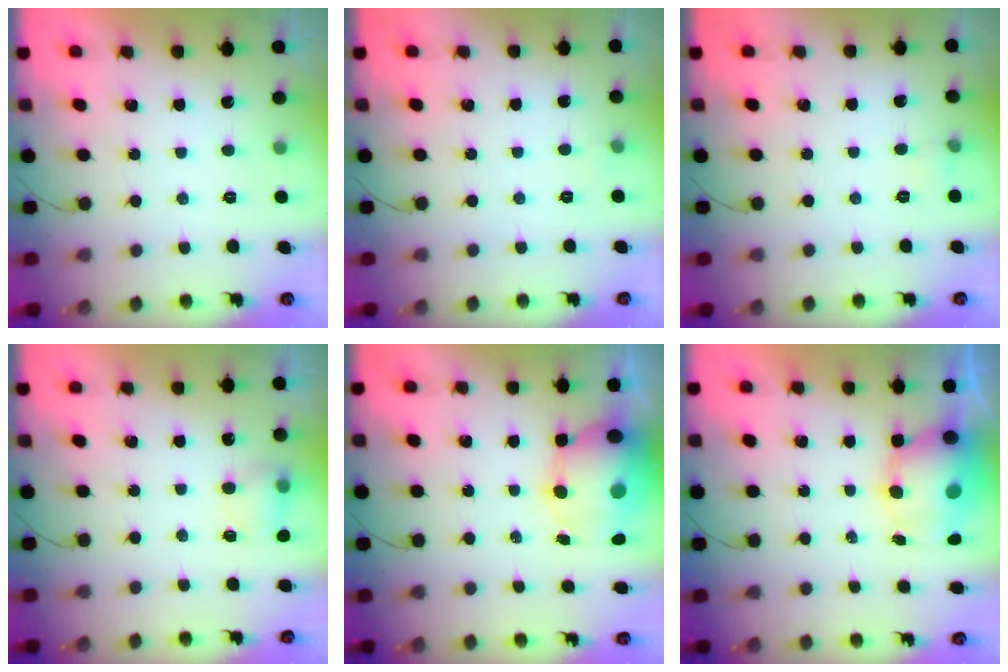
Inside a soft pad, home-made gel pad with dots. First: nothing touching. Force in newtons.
{"total": 2.3, "press": 2.1, "slide": 0.9}
{"total": 4.4, "press": 3.7, "slide": 2.3}
{"total": 5.6, "press": 5.4, "slide": 1.5}
{"total": 11.5, "press": 11.1, "slide": 3.0}
{"total": 8.0, "press": 7.8, "slide": 1.8}